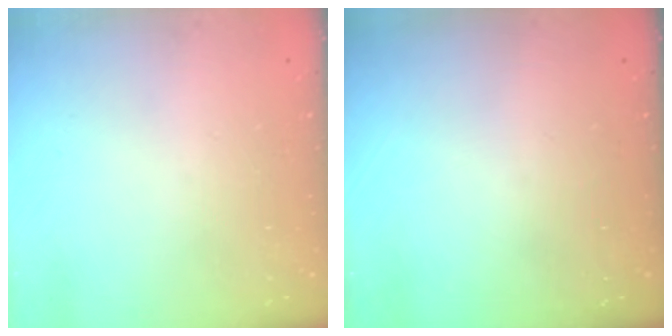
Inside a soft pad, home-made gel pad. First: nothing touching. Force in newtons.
{"total": 0.0}